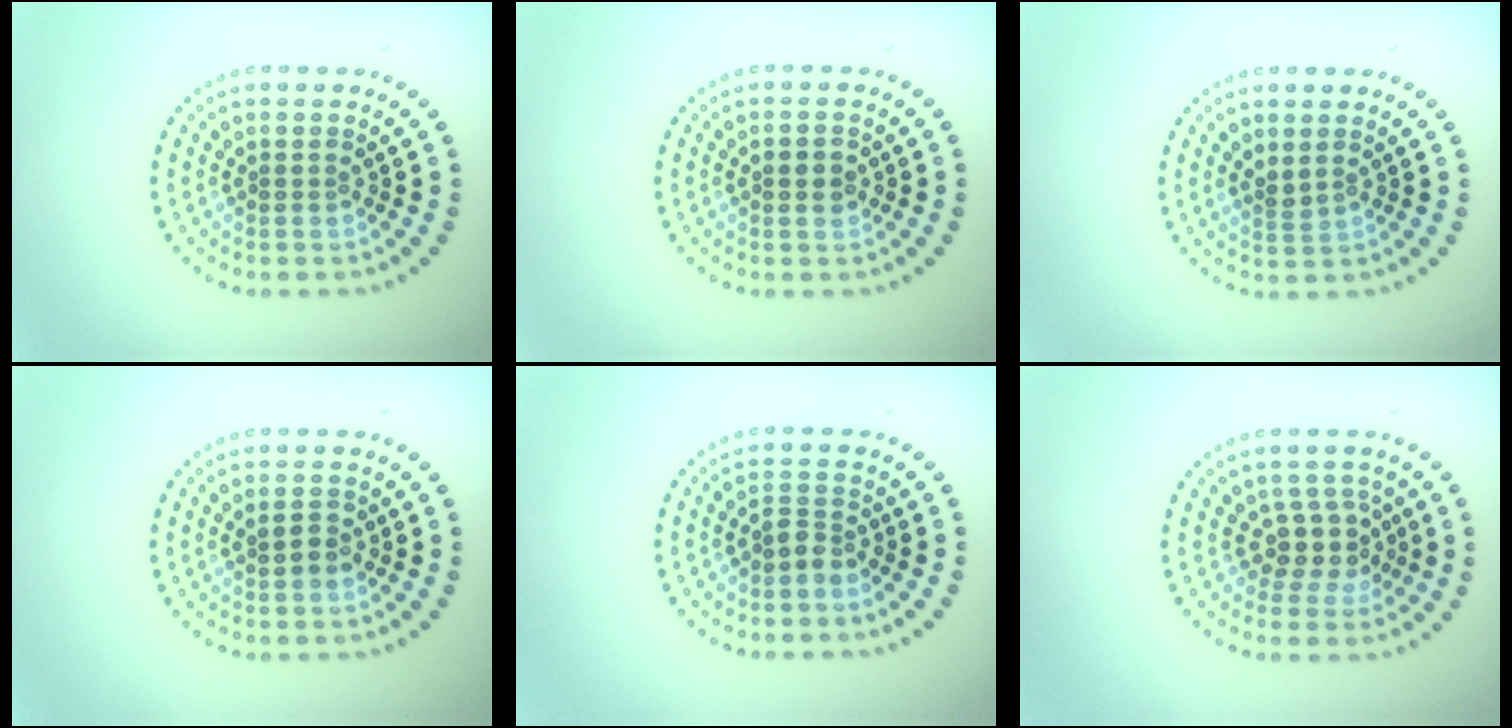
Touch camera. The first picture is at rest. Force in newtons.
{"total": 1.5, "press": 1.5, "slide": 0.1}
{"total": 1.1, "press": 0.8, "slide": 0.7}
{"total": 1.5, "press": 1.5, "slide": 0.3}
{"total": 1.7, "press": 1.4, "slide": 1.1}
{"total": 2.9, "press": 2.3, "slide": 1.7}